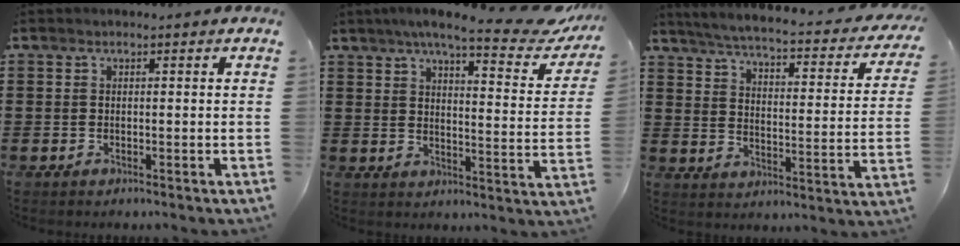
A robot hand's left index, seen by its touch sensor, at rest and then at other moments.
{"total": 8.6, "force": [6.8, 0.6, 5.2], "torque": [-0.101, -0.035, 0.111]}
{"total": 4.4, "force": [3.7, -0.2, 2.2], "torque": [-0.063, -0.032, 0.055]}